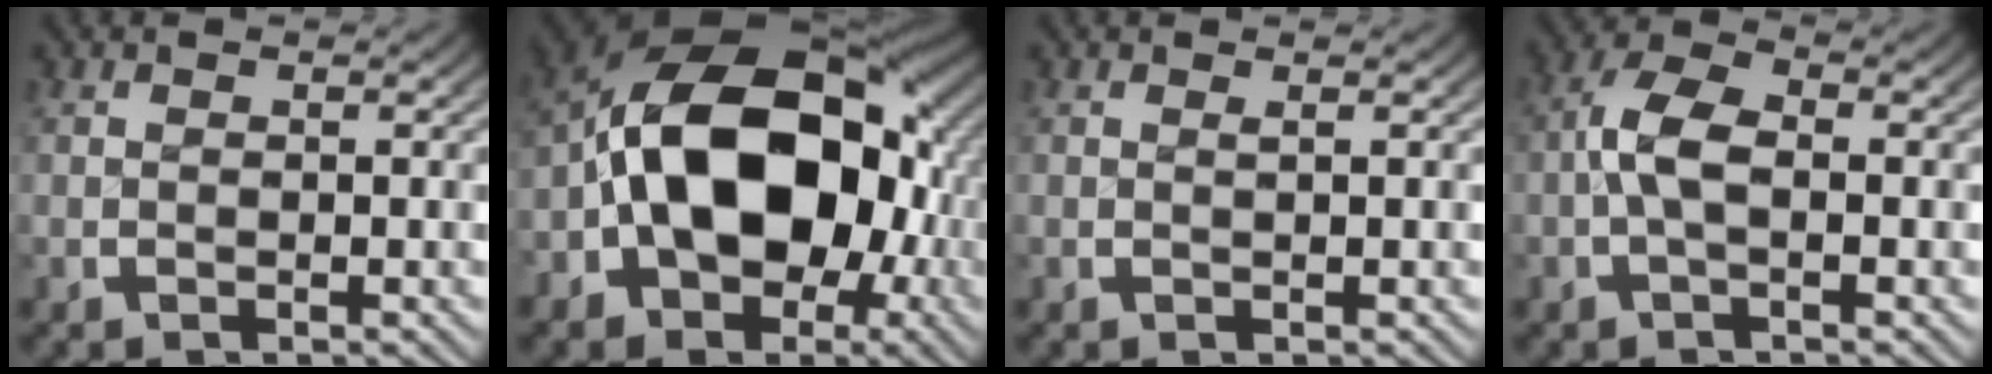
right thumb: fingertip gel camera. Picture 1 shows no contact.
{"total": 20.2, "force": [-1.6, 14.1, 14.3], "torque": [-0.285, -0.060, -0.012]}
{"total": 0.5, "force": [0.4, -0.1, 0.3], "torque": [-0.003, 0.000, 0.006]}
{"total": 4.4, "force": [-0.5, 2.5, 3.6], "torque": [-0.085, -0.008, -0.011]}